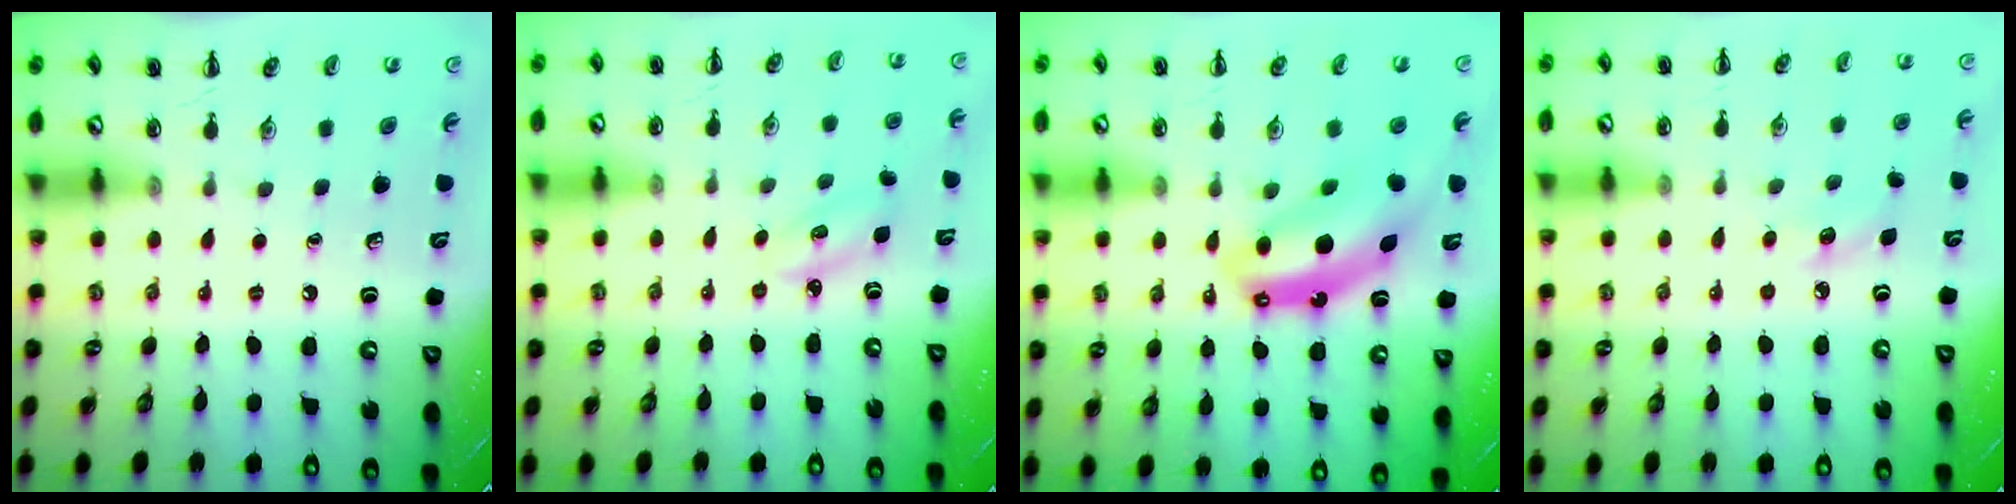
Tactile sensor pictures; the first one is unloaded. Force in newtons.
{"total": 4.0, "press": 3.8, "slide": 1.1}
{"total": 10.9, "press": 10.5, "slide": 3.0}
{"total": 6.3, "press": 6.0, "slide": 1.9}